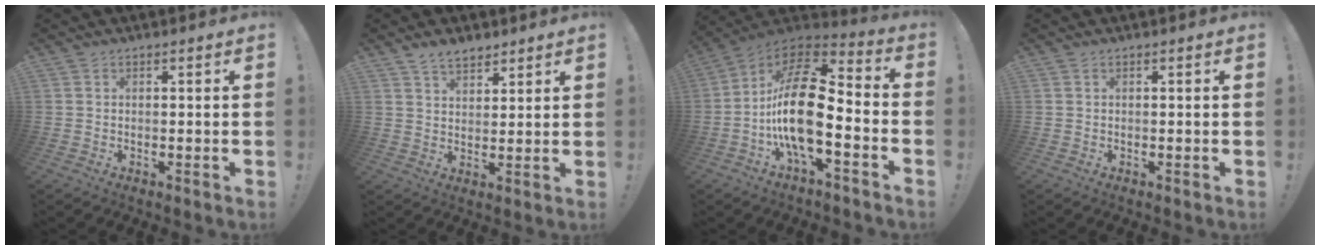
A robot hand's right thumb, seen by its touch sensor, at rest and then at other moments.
{"total": 5.7, "force": [4.6, 2.8, 1.9], "torque": [-0.031, -0.022, 0.085]}
{"total": 21.6, "force": [-3.9, 8.9, 19.3], "torque": [-0.380, 0.021, -0.066]}
{"total": 0.0}